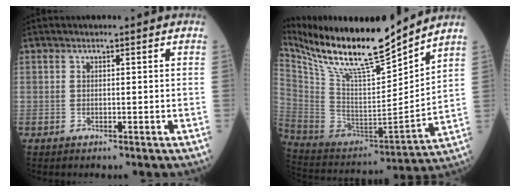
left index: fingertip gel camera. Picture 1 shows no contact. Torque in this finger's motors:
{"motor_torque": [1.01, -1.13, 0.20, 0.11]}